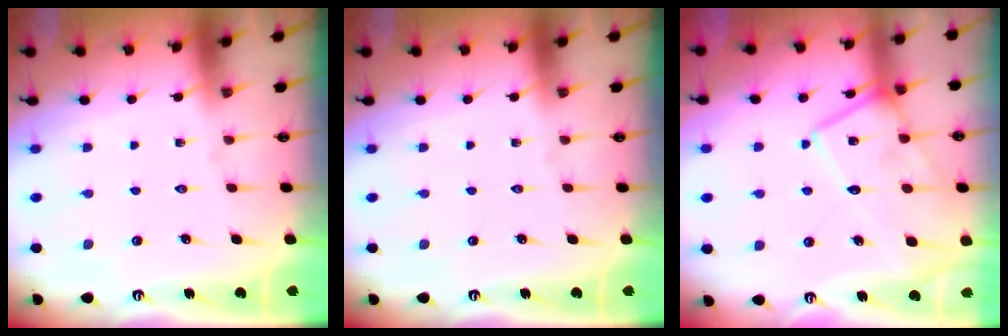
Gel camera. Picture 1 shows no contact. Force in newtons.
{"total": 0.0}
{"total": 17.2, "press": 17.1, "slide": 1.6}